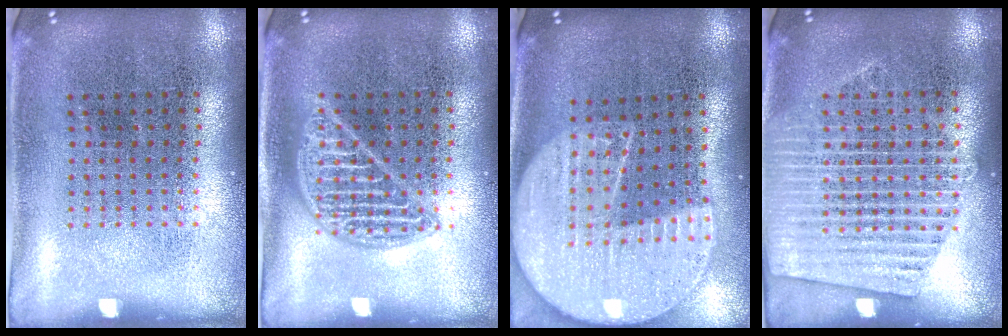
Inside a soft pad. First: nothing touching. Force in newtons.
{"total": 2.3, "press": 2.3, "slide": 0.3}
{"total": 2.3, "press": 2.0, "slide": 1.1}
{"total": 1.8, "press": 1.7, "slide": 0.3}